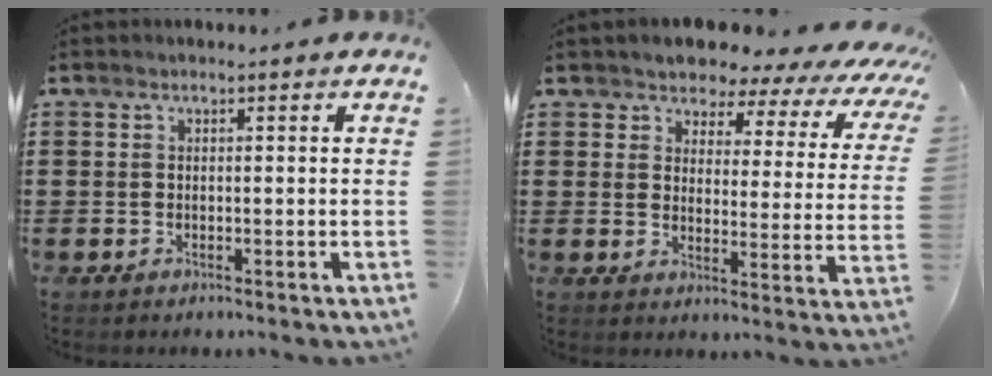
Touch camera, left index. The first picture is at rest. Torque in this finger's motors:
{"motor_torque": [2.14, 0.00, 1.06, 0.07]}